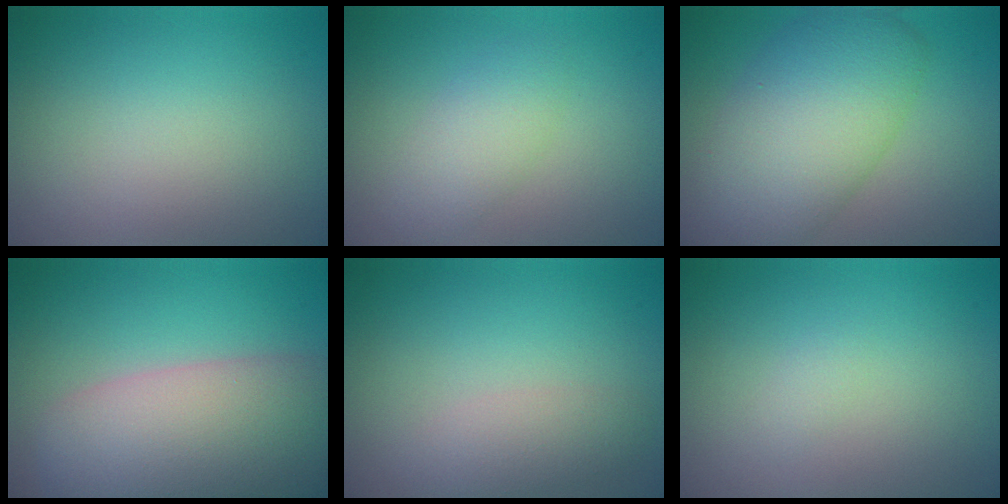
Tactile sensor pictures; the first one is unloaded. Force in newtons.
{"total": 2.4, "press": 2.4, "slide": 0.1}
{"total": 8.8, "press": 8.8, "slide": 0.5}
{"total": 10.6, "press": 10.6, "slide": 0.8}
{"total": 1.9, "press": 1.9, "slide": 0.0}
{"total": 0.6, "press": 0.6, "slide": 0.1}